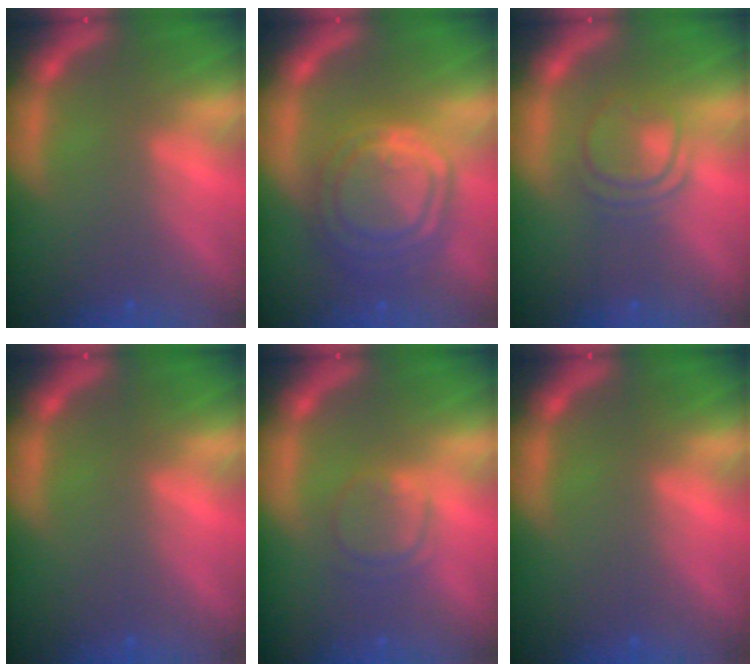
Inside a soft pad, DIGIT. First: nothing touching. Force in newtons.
{"total": 10.0}
{"total": 4.0}
{"total": 0.0}
{"total": 3.0}
{"total": 0.0}